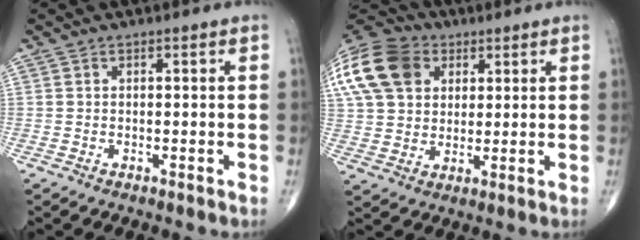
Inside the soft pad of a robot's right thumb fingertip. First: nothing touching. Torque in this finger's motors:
{"motor_torque": [-0.68, 1.11, 0.39, -0.20, 0.13]}